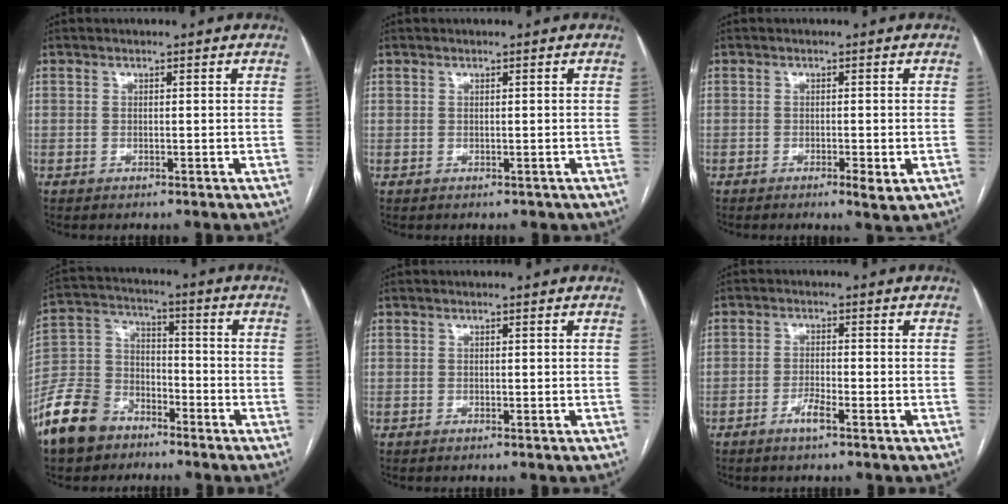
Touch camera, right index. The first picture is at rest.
{"total": 0.9, "force": [-0.2, 0.9, 0.2], "torque": [-0.002, 0.004, 0.003]}
{"total": 2.5, "force": [-1.1, 0.6, 2.2], "torque": [-0.031, -0.002, -0.013]}
{"total": 11.4, "force": [-7.9, 7.0, 4.3], "torque": [-0.112, 0.008, -0.159]}
{"total": 0.0}
{"total": 2.5, "force": [-1.7, 0.1, 1.9], "torque": [-0.037, 0.000, -0.036]}